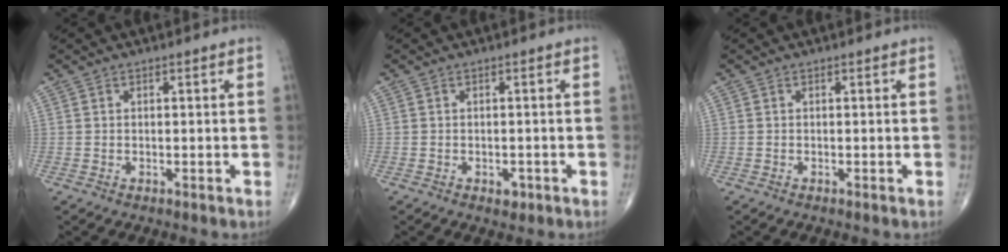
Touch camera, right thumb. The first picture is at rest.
{"total": 1.6, "force": [-0.8, 1.0, 0.9], "torque": [-0.007, 0.002, -0.008]}
{"total": 0.0}